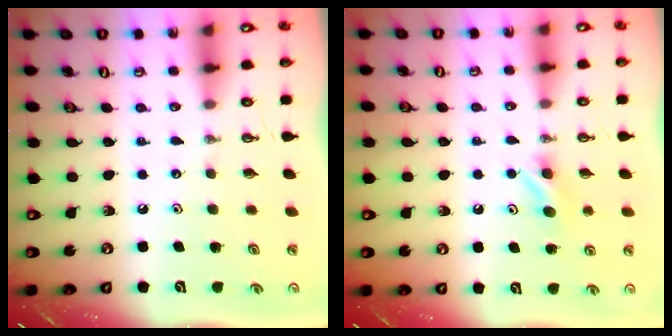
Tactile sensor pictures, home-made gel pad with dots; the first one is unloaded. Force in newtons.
{"total": 4.4, "press": 4.0, "slide": 1.7}